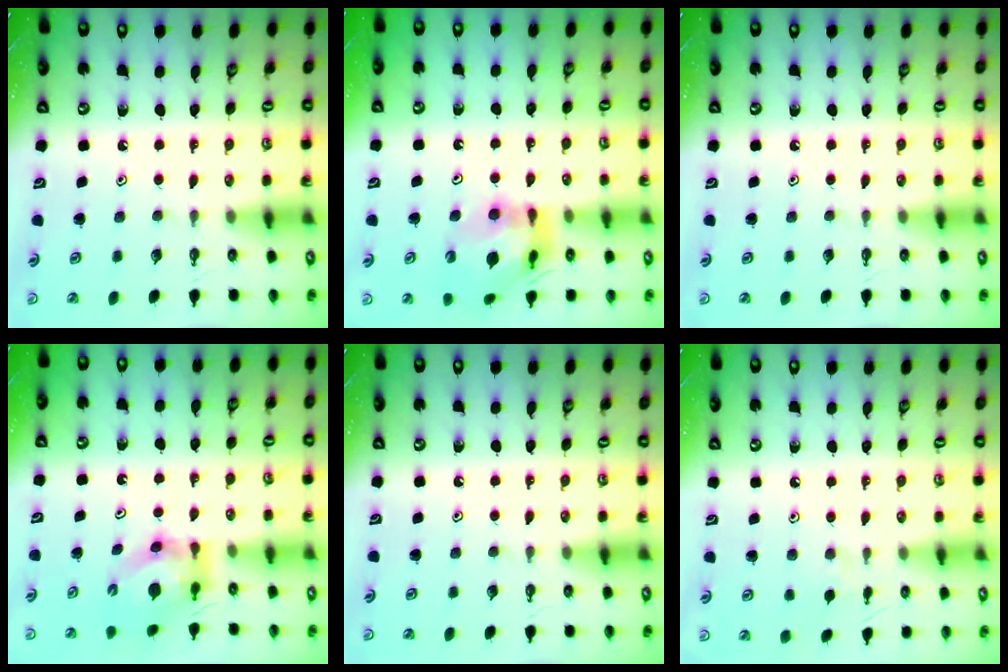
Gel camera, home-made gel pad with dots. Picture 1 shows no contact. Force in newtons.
{"total": 12.3, "press": 12.2, "slide": 1.5}
{"total": 0.0}
{"total": 7.4, "press": 7.4, "slide": 0.6}
{"total": 0.0}
{"total": 1.9, "press": 1.9, "slide": 0.4}